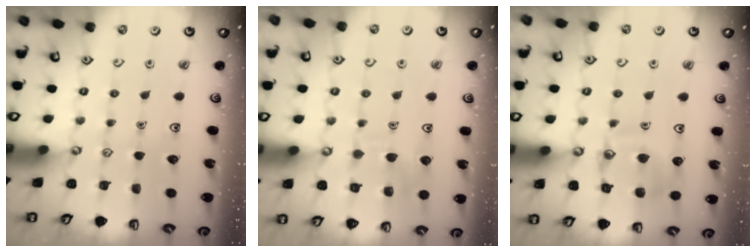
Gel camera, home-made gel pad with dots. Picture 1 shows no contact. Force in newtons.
{"total": 7.3, "press": 7.2, "slide": 0.8}
{"total": 13.3, "press": 13.2, "slide": 1.2}